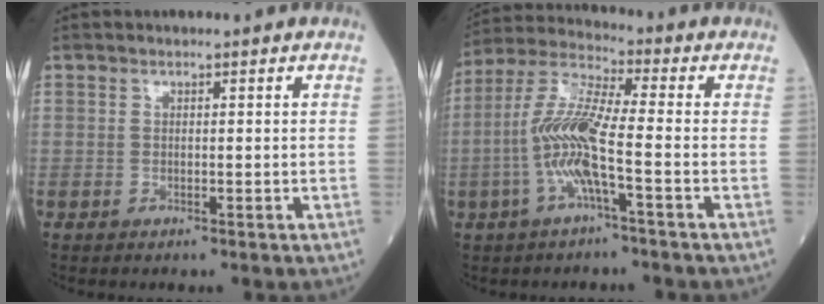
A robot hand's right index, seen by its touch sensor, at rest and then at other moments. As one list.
[{"total": 10.1, "force": [-2.6, 0.8, 9.7], "torque": [-0.214, 0.012, -0.056]}]